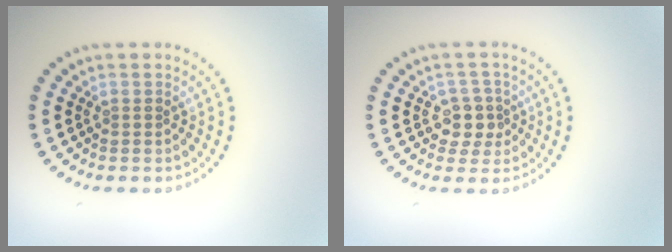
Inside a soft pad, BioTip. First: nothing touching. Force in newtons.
{"total": 2.5, "press": 2.2, "slide": 1.1}